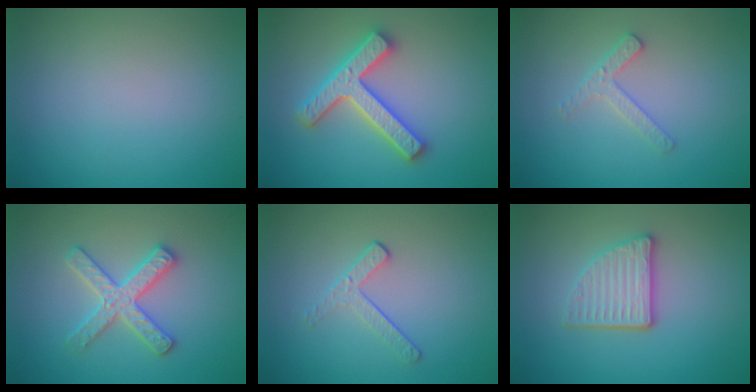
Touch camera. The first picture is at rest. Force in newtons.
{"total": 4.7, "press": 4.6, "slide": 0.9}
{"total": 1.9, "press": 1.8, "slide": 0.4}
{"total": 3.1, "press": 3.1, "slide": 0.4}
{"total": 1.8, "press": 1.1, "slide": 1.4}
{"total": 3.8, "press": 3.1, "slide": 2.1}